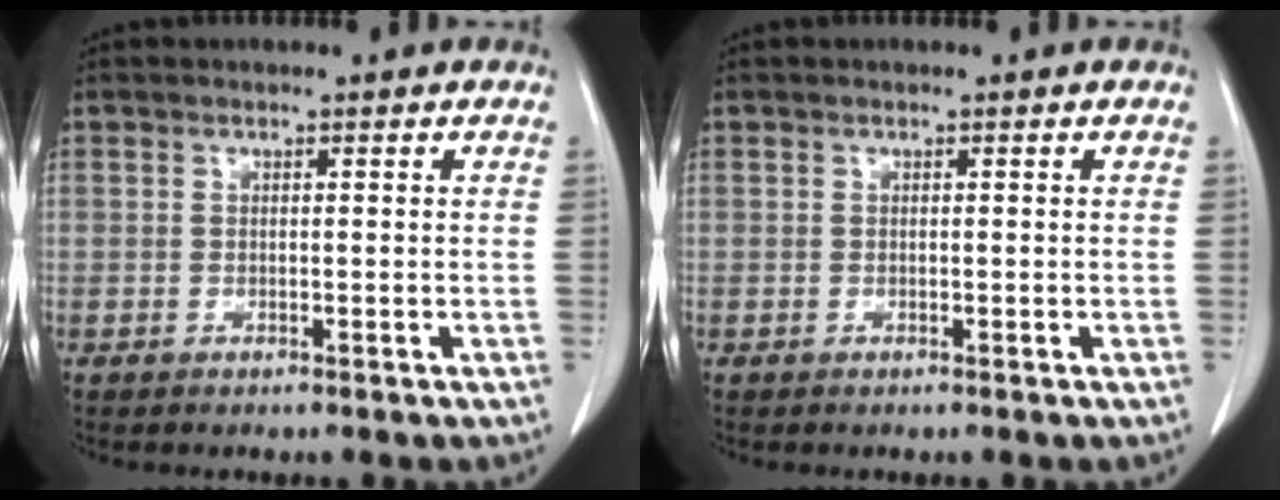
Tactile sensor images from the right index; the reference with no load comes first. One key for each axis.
{"total": 0.0}